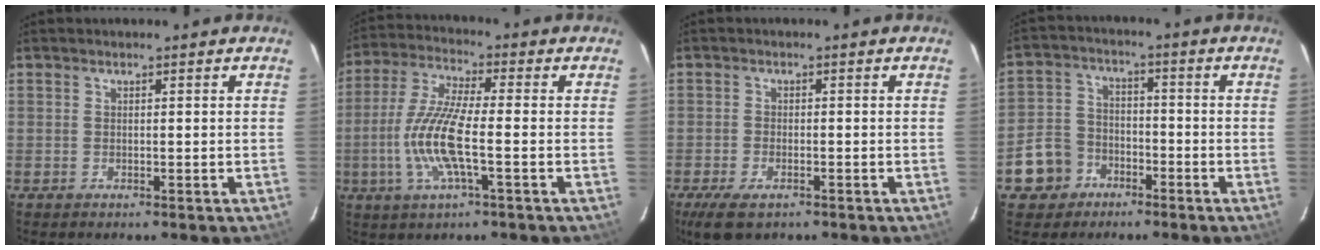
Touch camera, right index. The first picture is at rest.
{"total": 11.7, "force": [-2.7, 1.9, 11.3], "torque": [-0.241, -0.003, -0.056]}
{"total": 5.8, "force": [-3.7, 2.6, 3.6], "torque": [-0.088, -0.018, -0.067]}
{"total": 8.6, "force": [-4.7, 6.9, 2.1], "torque": [-0.069, 0.028, -0.075]}